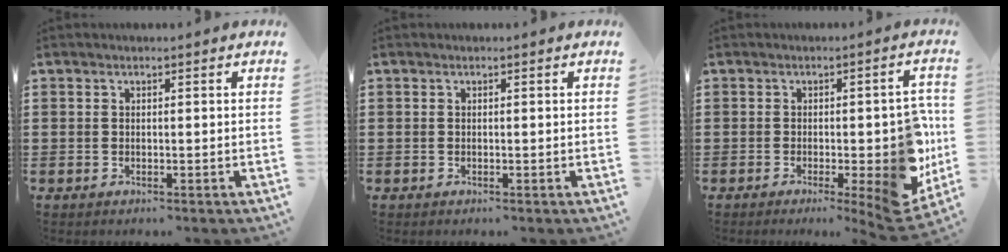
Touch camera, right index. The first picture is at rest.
{"total": 0.0}
{"total": 9.6, "force": [-1.7, 2.6, 9.1], "torque": [-0.107, -0.023, -0.024]}